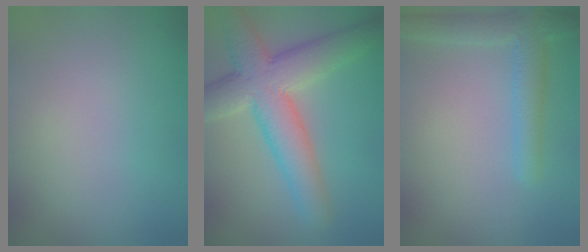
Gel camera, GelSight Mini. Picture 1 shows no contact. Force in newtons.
{"total": 7.8, "press": 7.8, "slide": 0.5}
{"total": 3.4, "press": 3.4, "slide": 0.2}